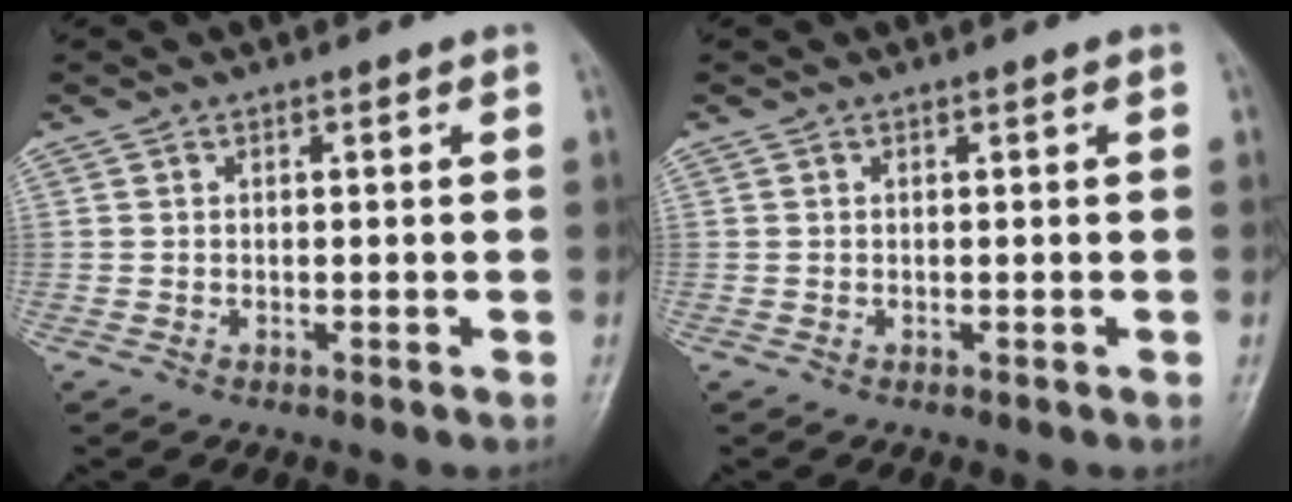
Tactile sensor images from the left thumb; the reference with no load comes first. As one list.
[{"total": 0.0}]